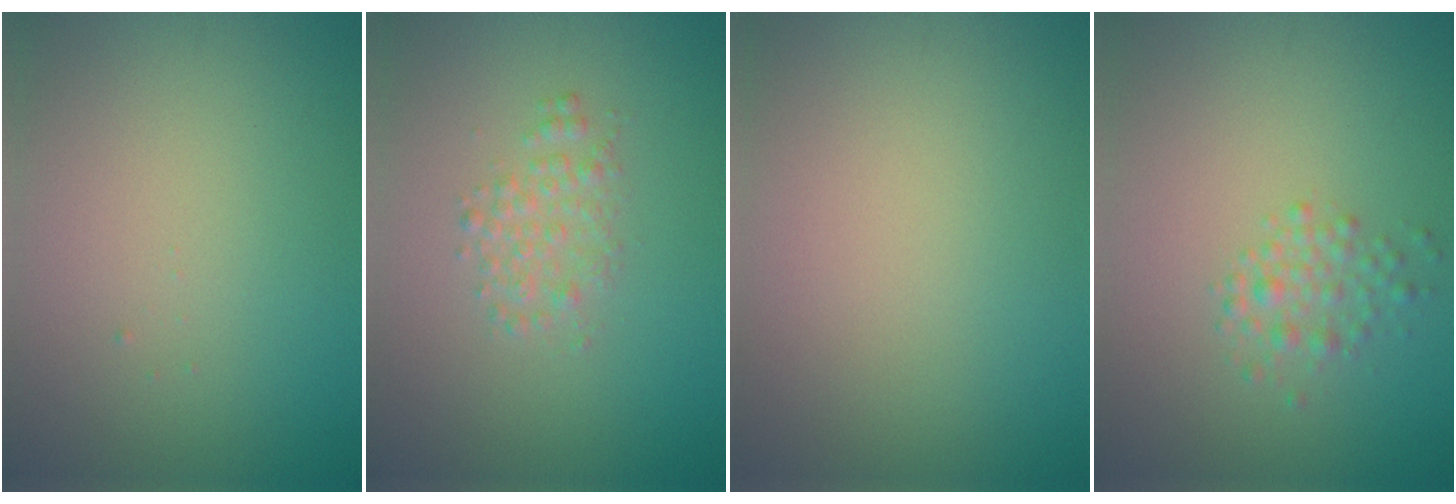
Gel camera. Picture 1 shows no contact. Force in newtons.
{"total": 2.0, "press": 2.0, "slide": 0.0}
{"total": 0.0}
{"total": 2.1, "press": 2.1, "slide": 0.1}